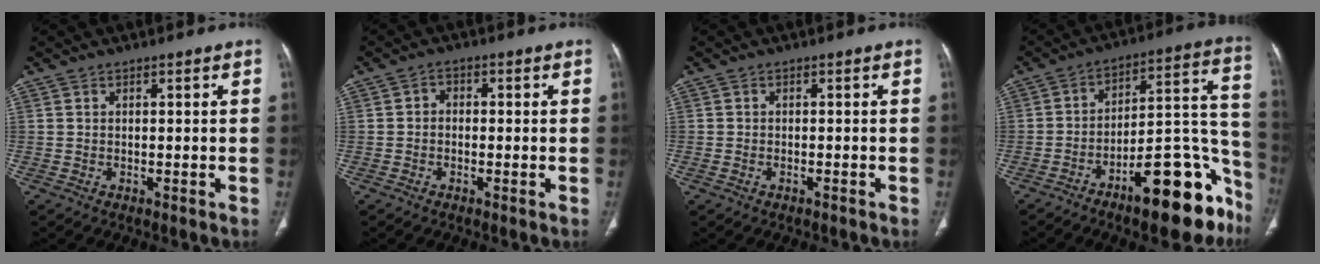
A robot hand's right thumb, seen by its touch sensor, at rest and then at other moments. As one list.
[{"total": 2.0, "force": [-0.2, 1.7, 1.0], "torque": [-0.005, 0.008, -0.012]}, {"total": 0.9, "force": [-0.5, 0.5, 0.5], "torque": [-0.017, 0.009, -0.005]}, {"total": 22.0, "force": [-12.6, 7.9, 16.2], "torque": [-0.145, 0.113, -0.184]}]